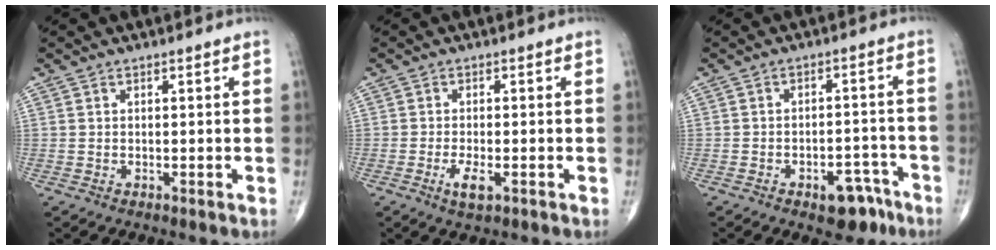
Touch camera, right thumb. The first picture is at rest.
{"total": 3.2, "force": [-1.4, 1.0, 2.7], "torque": [-0.053, -0.004, -0.025]}
{"total": 7.2, "force": [-4.4, 3.8, 4.2], "torque": [-0.031, 0.038, -0.056]}